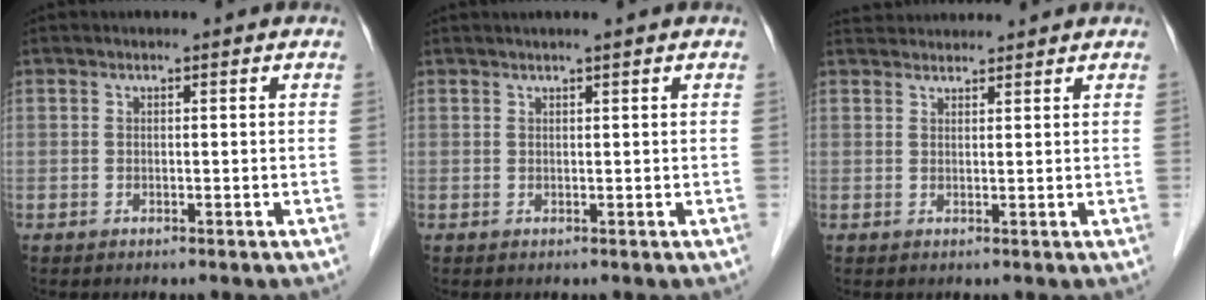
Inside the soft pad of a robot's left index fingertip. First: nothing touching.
{"total": 1.4, "force": [1.1, -0.3, 0.9], "torque": [-0.013, 0.007, 0.023]}
{"total": 4.5, "force": [4.5, 0.6, 0.5], "torque": [-0.011, 0.035, 0.071]}